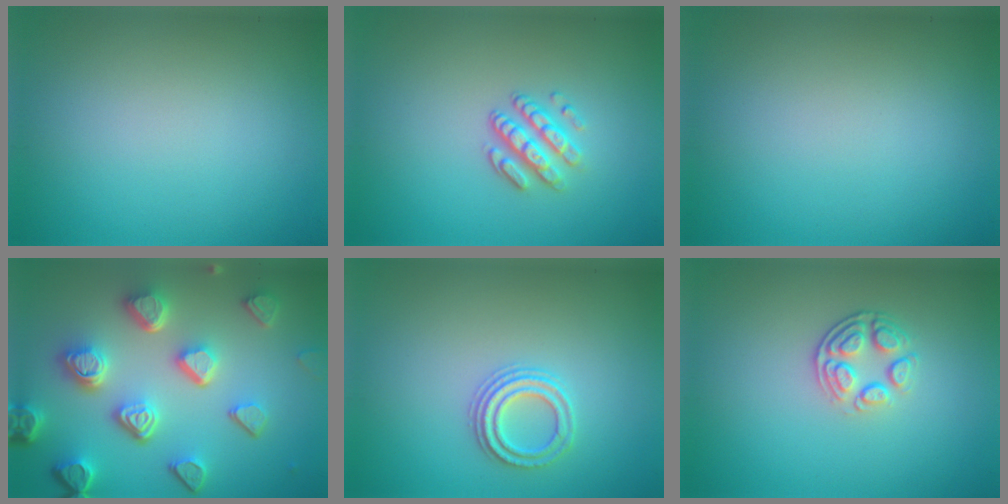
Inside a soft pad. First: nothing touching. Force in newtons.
{"total": 2.9, "press": 2.3, "slide": 1.8}
{"total": 0.0}
{"total": 6.8, "press": 5.3, "slide": 4.3}
{"total": 2.3, "press": 2.2, "slide": 0.8}
{"total": 3.0, "press": 2.3, "slide": 1.9}